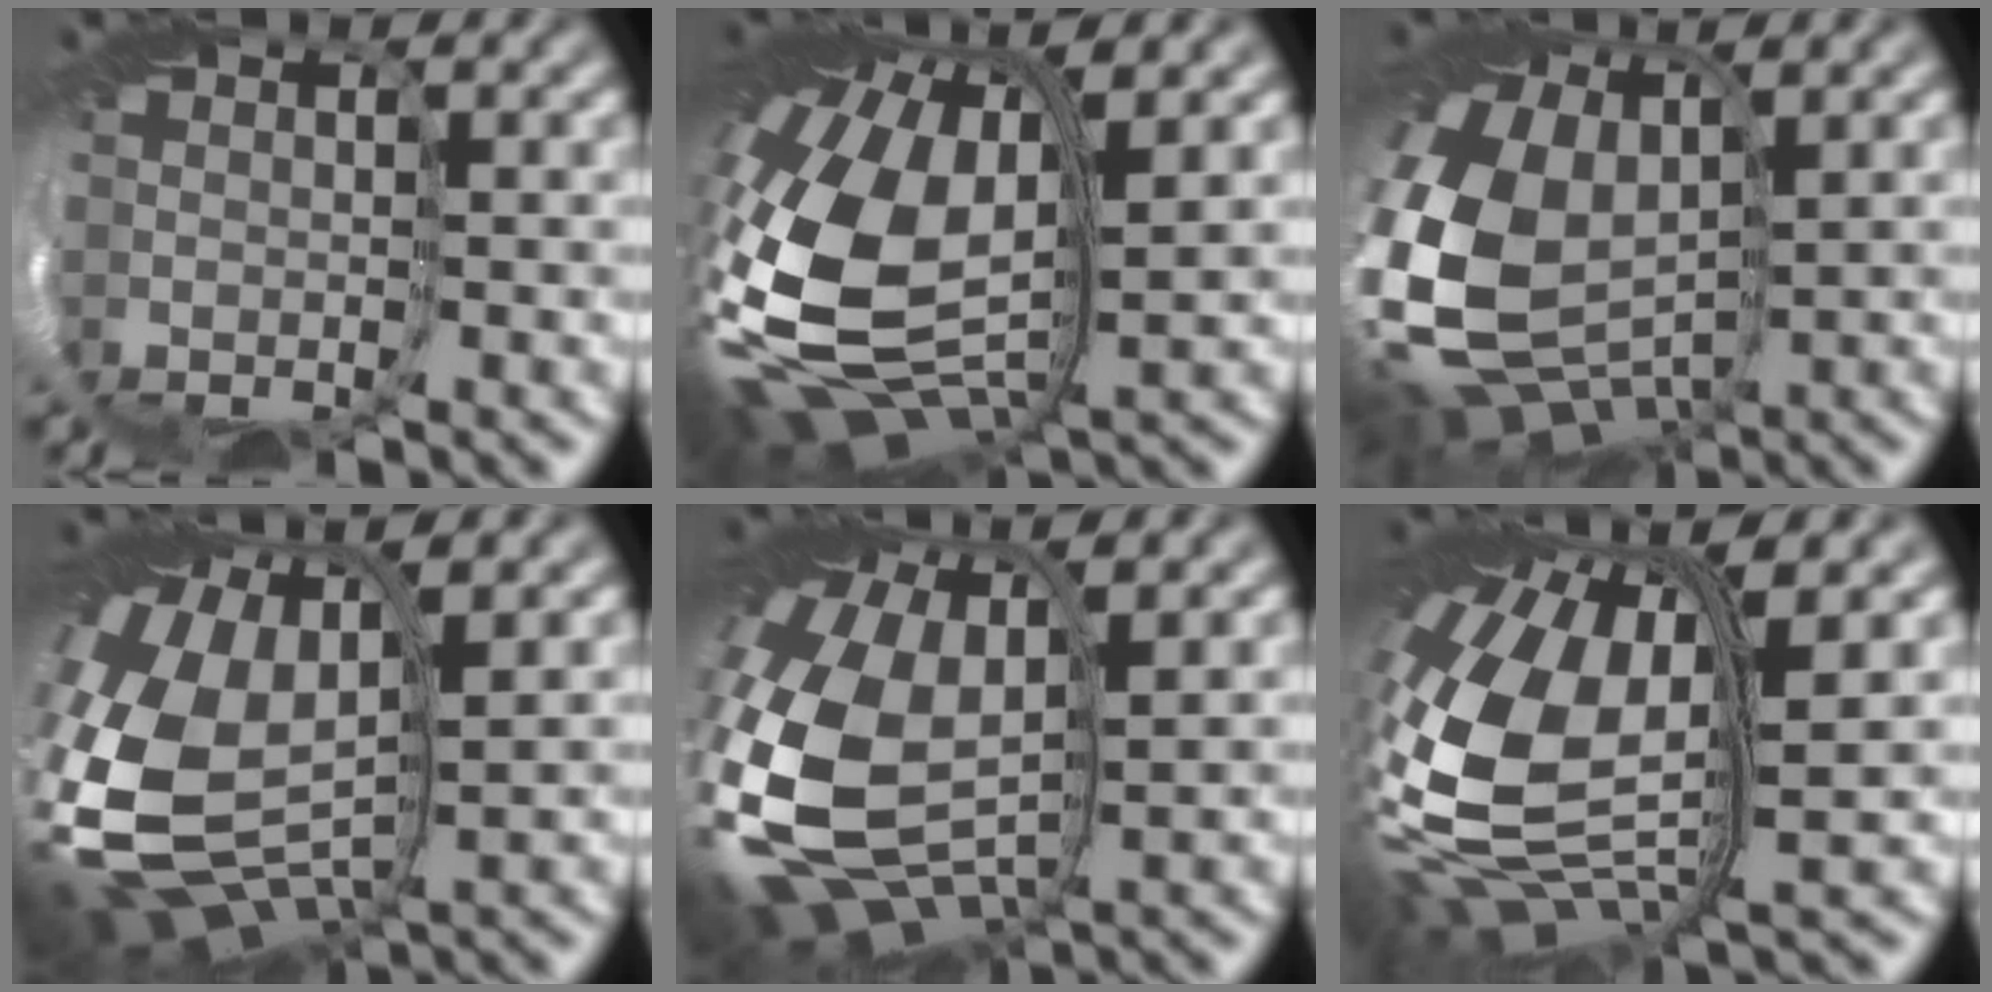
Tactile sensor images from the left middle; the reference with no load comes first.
{"total": 13.5, "force": [-0.5, 8.1, 10.8], "torque": [-0.270, -0.014, -0.011]}
{"total": 11.0, "force": [0.0, 8.1, 7.4], "torque": [-0.225, -0.012, 0.006]}
{"total": 13.3, "force": [-1.0, 8.4, 10.3], "torque": [-0.249, -0.027, 0.008]}
{"total": 12.8, "force": [-2.2, 8.3, 9.5], "torque": [-0.267, -0.023, -0.036]}
{"total": 12.4, "force": [-0.4, 6.7, 10.4], "torque": [-0.257, 0.001, -0.019]}